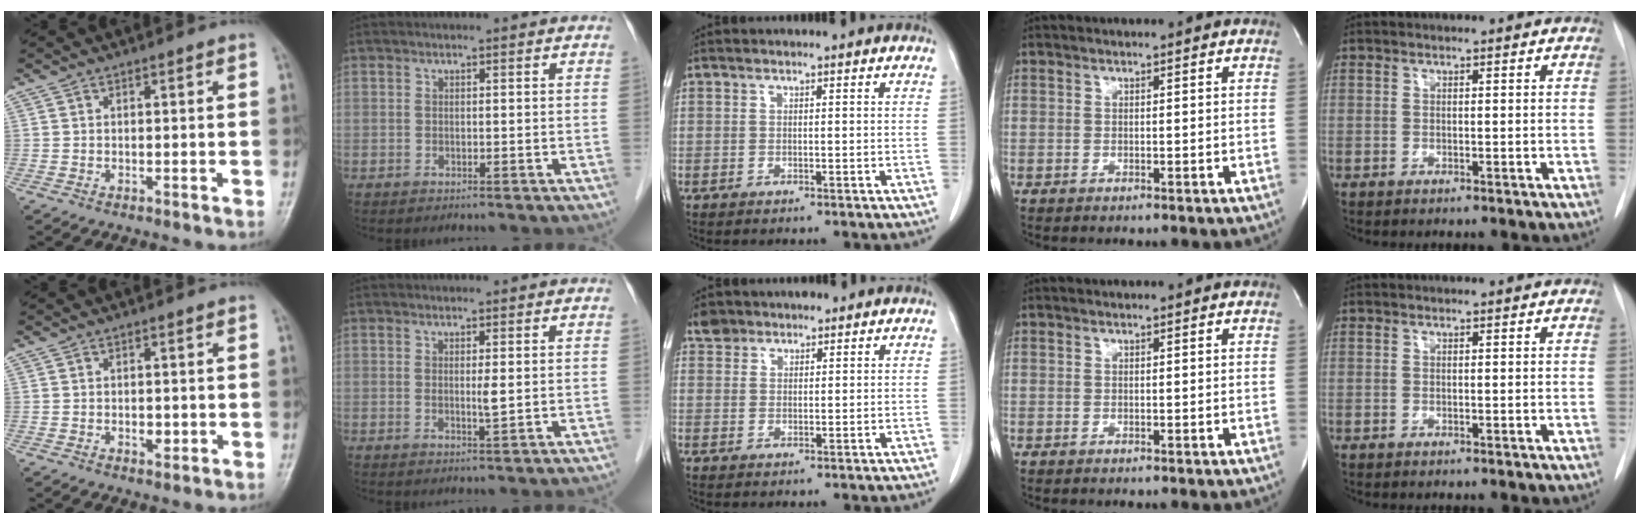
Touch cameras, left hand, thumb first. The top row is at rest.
{"thumb": {"total": 2.1, "force": [-0.3, 1.4, 1.6], "torque": [-0.018, 0.000, -0.003]}, "index": {"total": 1.4, "force": [0.2, 0.1, 1.4], "torque": [-0.029, -0.008, 0.005]}, "middle": {"total": 2.9, "force": [2.3, 1.8, 0.1], "torque": [0.002, 0.010, 0.037]}}